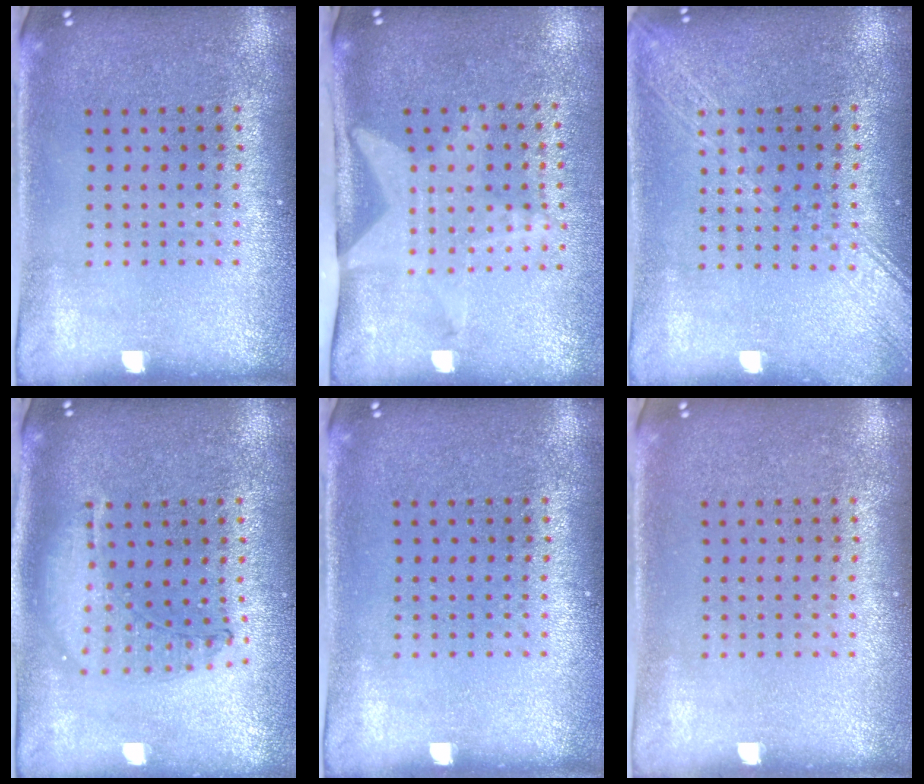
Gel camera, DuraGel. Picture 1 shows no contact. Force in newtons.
{"total": 2.0, "press": 1.5, "slide": 1.3}
{"total": 1.7, "press": 1.7, "slide": 0.2}
{"total": 1.1, "press": 1.0, "slide": 0.2}
{"total": 0.0}
{"total": 0.0}